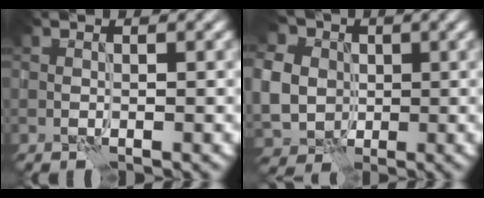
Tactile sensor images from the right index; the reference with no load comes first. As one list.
[{"total": 10.0, "force": [0.6, 8.8, 4.8], "torque": [-0.111, 0.005, -0.019]}]